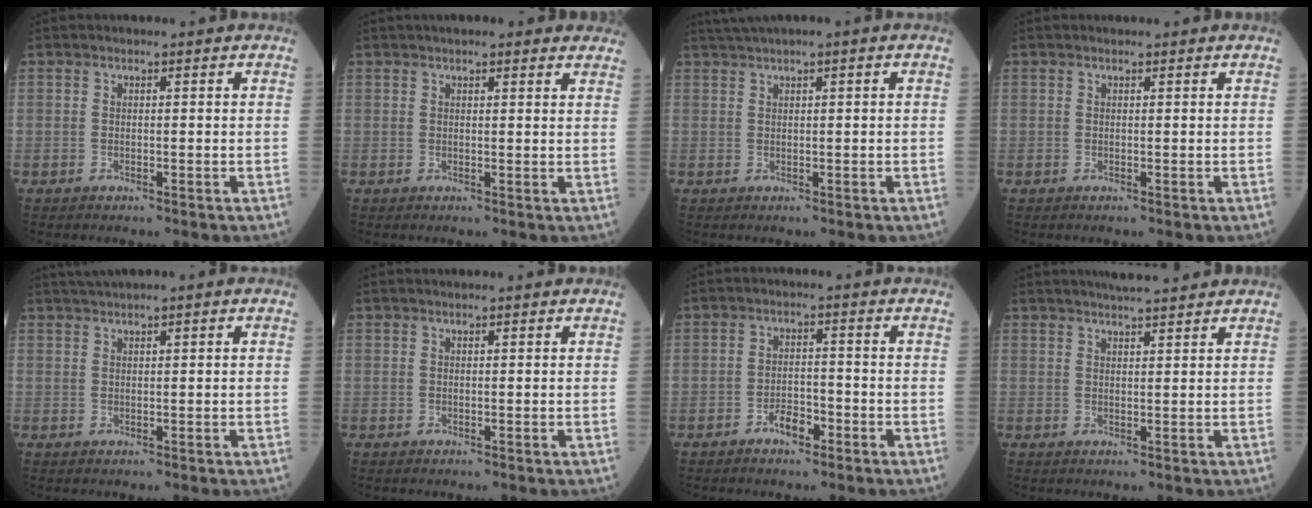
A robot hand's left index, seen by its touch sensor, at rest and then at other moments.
{"total": 8.8, "force": [7.7, 1.7, 4.0], "torque": [-0.040, 0.021, 0.083]}
{"total": 2.4, "force": [1.5, -0.2, 1.9], "torque": [-0.042, 0.017, 0.035]}
{"total": 0.7, "force": [0.7, 0.1, 0.0], "torque": [-0.007, 0.010, 0.011]}
{"total": 2.3, "force": [1.5, -0.1, 1.7], "torque": [-0.037, 0.017, 0.031]}
{"total": 0.0}
{"total": 3.3, "force": [-2.2, 1.4, 2.0], "torque": [-0.037, 0.005, -0.041]}
{"total": 4.8, "force": [4.4, 0.1, 2.1], "torque": [-0.032, 0.017, 0.064]}